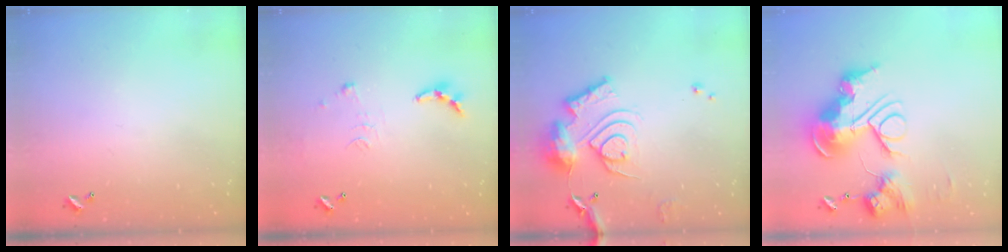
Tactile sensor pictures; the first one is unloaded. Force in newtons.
{"total": 6.3, "press": 6.3, "slide": 0.6}
{"total": 15.8, "press": 15.8, "slide": 1.0}
{"total": 0.9, "press": 0.9, "slide": 0.0}